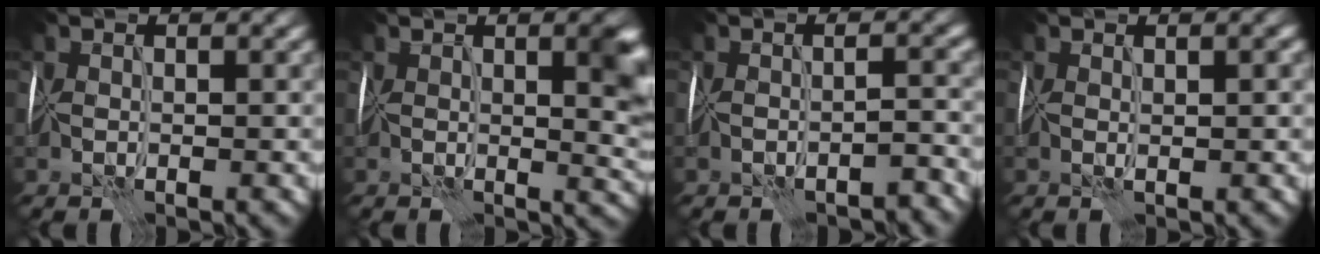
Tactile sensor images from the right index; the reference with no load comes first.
{"total": 5.7, "force": [1.2, 2.1, 5.1], "torque": [-0.061, -0.001, 0.023]}
{"total": 2.6, "force": [-2.3, 0.4, 1.2], "torque": [-0.021, 0.001, -0.032]}
{"total": 0.8, "force": [0.3, 0.2, 0.7], "torque": [-0.013, 0.001, 0.008]}